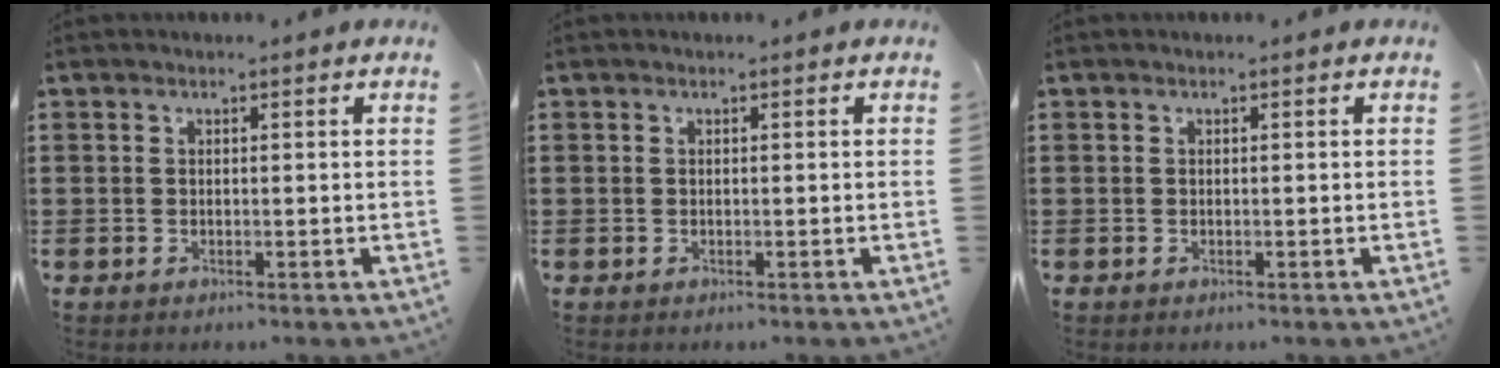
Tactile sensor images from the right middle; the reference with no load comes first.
{"total": 0.0}
{"total": 0.0}